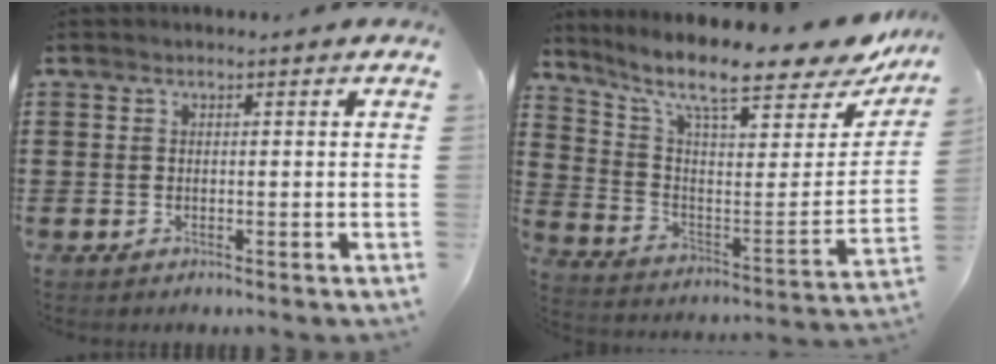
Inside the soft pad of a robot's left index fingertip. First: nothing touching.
{"total": 11.3, "force": [8.8, 2.2, 6.8], "torque": [-0.145, -0.067, 0.143]}